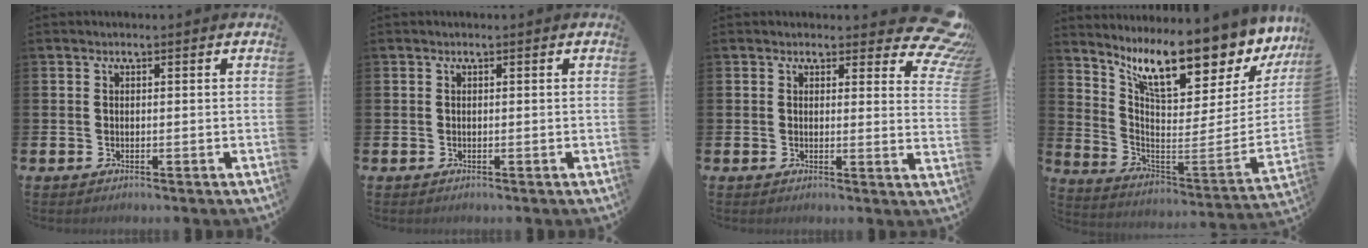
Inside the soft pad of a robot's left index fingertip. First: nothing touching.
{"total": 0.0}
{"total": 4.4, "force": [3.6, 1.9, 1.7], "torque": [-0.014, -0.027, 0.058]}
{"total": 12.5, "force": [9.9, 3.8, 6.5], "torque": [-0.137, -0.083, 0.164]}